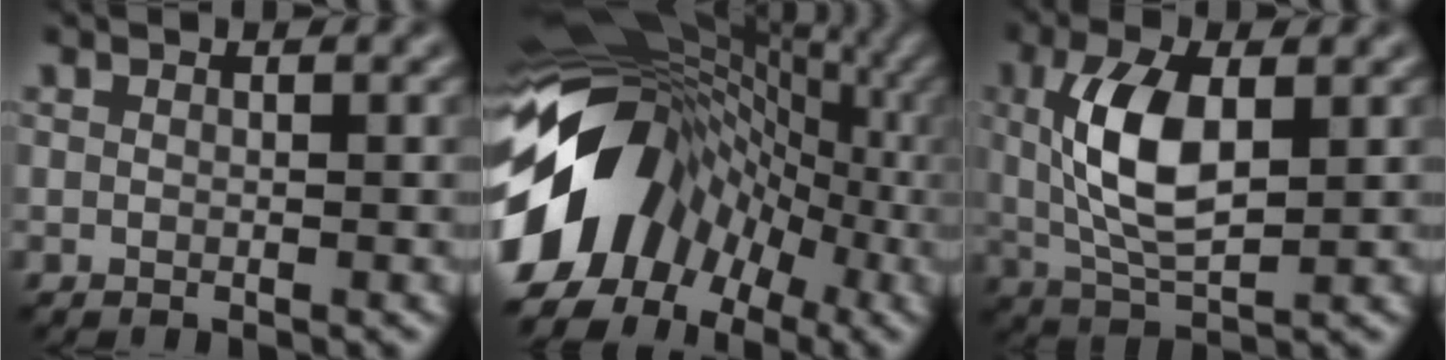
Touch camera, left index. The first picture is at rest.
{"total": 14.6, "force": [-3.9, 11.1, 8.8], "torque": [-0.159, 0.004, -0.088]}
{"total": 6.8, "force": [0.9, 3.0, 6.1], "torque": [-0.130, 0.001, 0.017]}